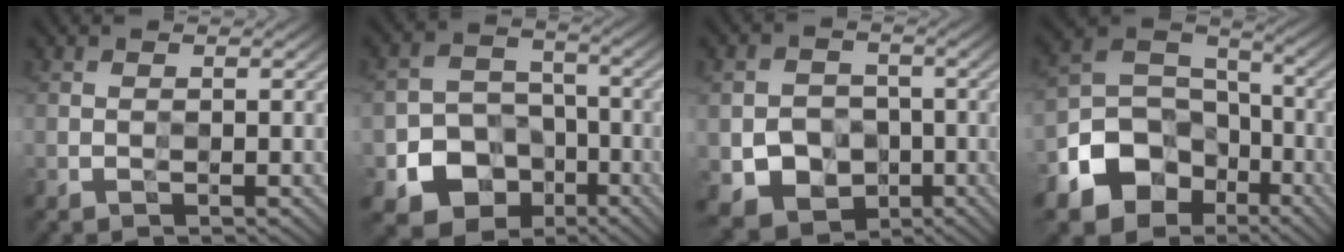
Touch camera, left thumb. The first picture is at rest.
{"total": 11.1, "force": [-5.2, 8.8, 4.3], "torque": [-0.090, -0.031, -0.109]}
{"total": 7.5, "force": [-2.5, 6.1, 3.6], "torque": [-0.081, -0.018, -0.050]}
{"total": 13.7, "force": [-7.0, 10.1, 5.9], "torque": [-0.152, -0.023, -0.129]}